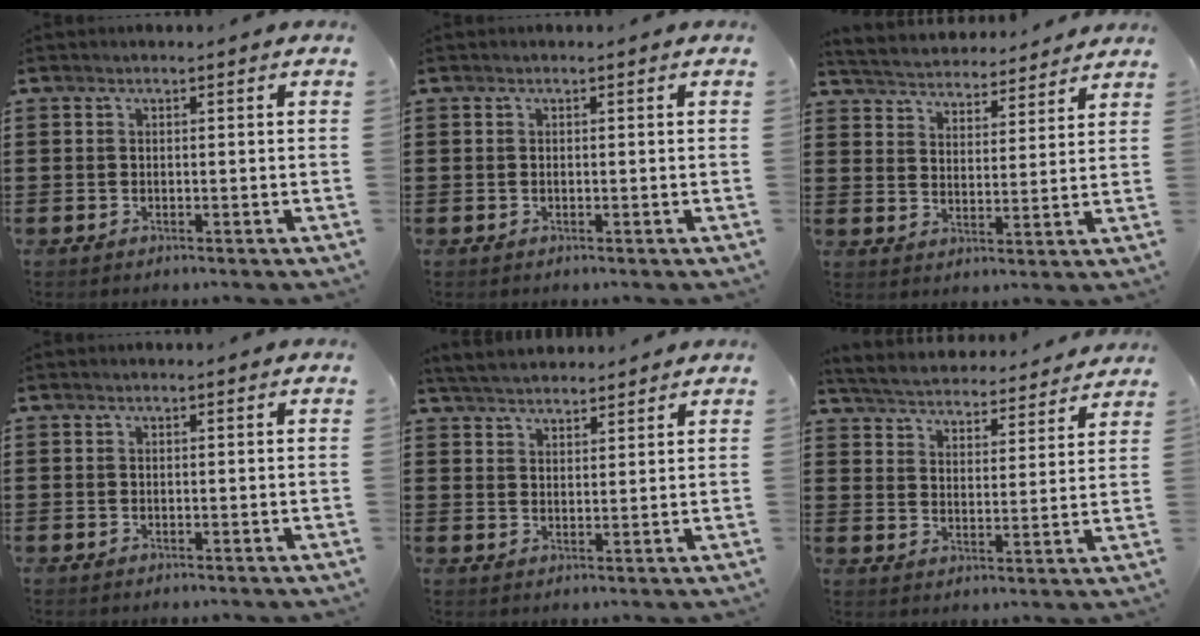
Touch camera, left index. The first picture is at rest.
{"total": 0.0}
{"total": 4.1, "force": [4.1, 0.2, -0.3], "torque": [-0.018, -0.030, 0.068]}
{"total": 0.0}
{"total": 4.0, "force": [3.9, 0.7, 0.5], "torque": [-0.023, -0.008, 0.073]}
{"total": 4.3, "force": [4.3, 0.0, 0.1], "torque": [-0.027, -0.034, 0.069]}